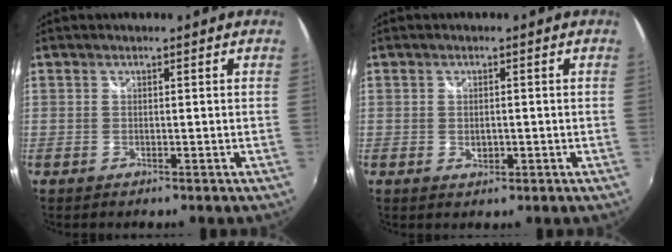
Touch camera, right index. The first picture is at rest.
{"total": 1.9, "force": [-0.3, 1.5, 1.2], "torque": [-0.018, -0.002, -0.002]}